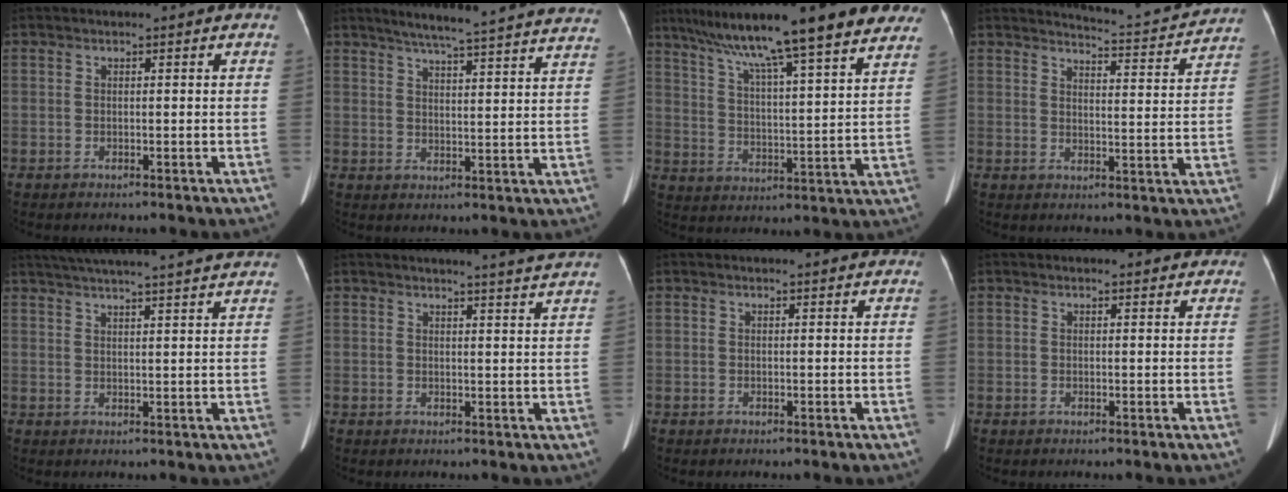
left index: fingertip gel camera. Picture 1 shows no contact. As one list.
[{"total": 25.4, "force": [23.3, 0.7, 10.0], "torque": [-0.147, -0.043, 0.279]}, {"total": 24.2, "force": [18.7, 1.7, 15.3], "torque": [-0.253, 0.024, 0.267]}, {"total": 9.6, "force": [9.5, -0.7, 1.1], "torque": [-0.033, -0.023, 0.120]}, {"total": 20.2, "force": [18.2, -0.4, 8.6], "torque": [-0.147, 0.009, 0.239]}, {"total": 6.1, "force": [5.7, -1.4, 1.6], "torque": [-0.027, -0.014, 0.054]}, {"total": 2.0, "force": [1.9, 0.1, 0.3], "torque": [-0.009, 0.008, 0.020]}, {"total": 2.7, "force": [2.4, 0.8, 0.7], "torque": [-0.011, 0.006, 0.022]}]